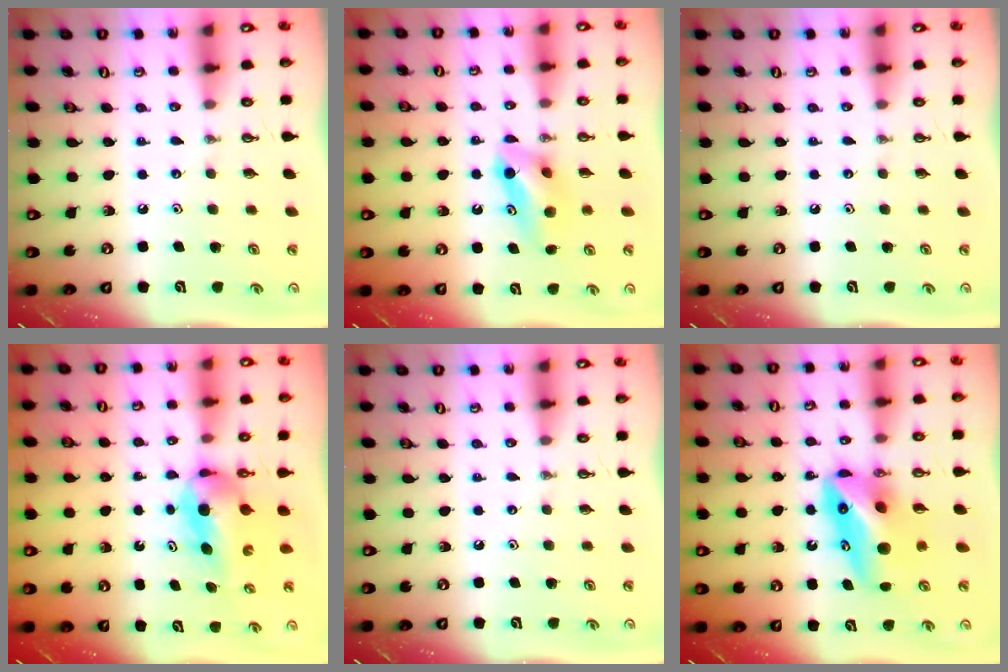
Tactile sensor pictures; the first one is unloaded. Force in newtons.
{"total": 8.3, "press": 8.2, "slide": 1.3}
{"total": 0.0}
{"total": 6.1, "press": 5.6, "slide": 2.4}
{"total": 0.0}
{"total": 10.9, "press": 10.8, "slide": 1.6}